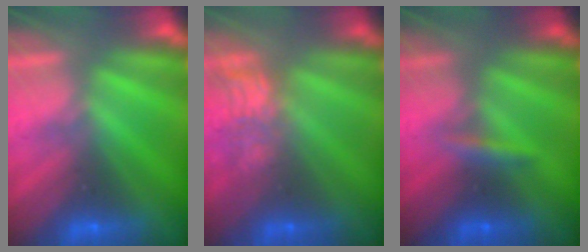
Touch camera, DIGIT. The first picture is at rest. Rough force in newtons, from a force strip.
{"total": 4.9}
{"total": 2.4}